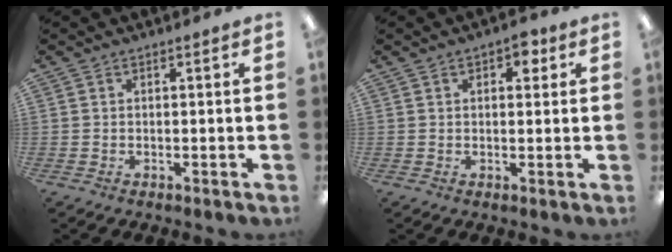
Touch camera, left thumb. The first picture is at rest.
{"total": 4.1, "force": [1.9, 2.4, 2.8], "torque": [-0.033, -0.001, 0.028]}